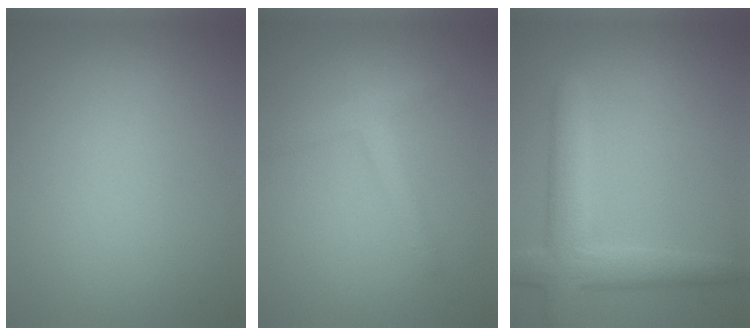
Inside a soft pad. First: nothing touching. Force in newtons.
{"total": 2.0, "press": 2.0, "slide": 0.1}
{"total": 4.7, "press": 4.7, "slide": 0.6}